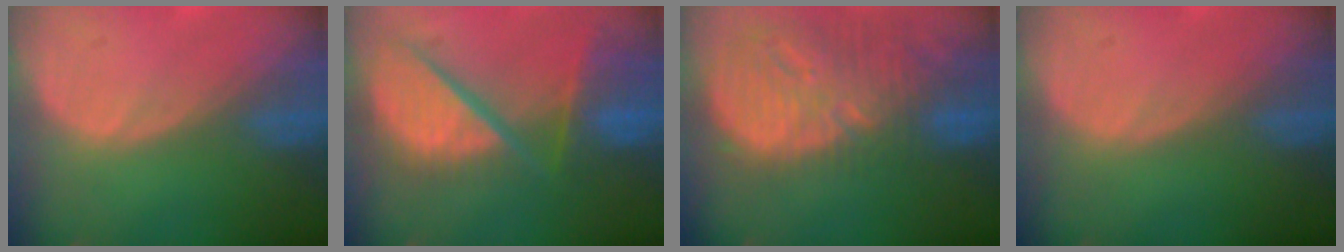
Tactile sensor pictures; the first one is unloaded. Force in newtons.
{"total": 12.1, "press": 9.9, "slide": 7.0}
{"total": 13.4, "press": 11.6, "slide": 6.8}
{"total": 0.0}